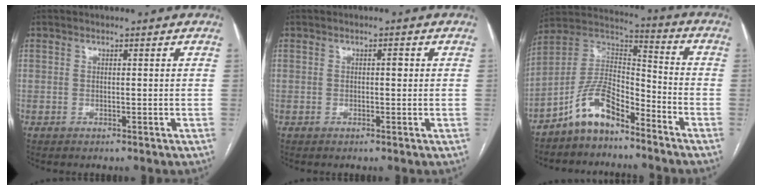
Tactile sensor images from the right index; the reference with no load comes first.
{"total": 1.1, "force": [0.2, 0.4, 1.0], "torque": [-0.014, 0.003, 0.002]}
{"total": 10.2, "force": [-7.4, 4.1, 5.8], "torque": [-0.118, 0.031, -0.143]}